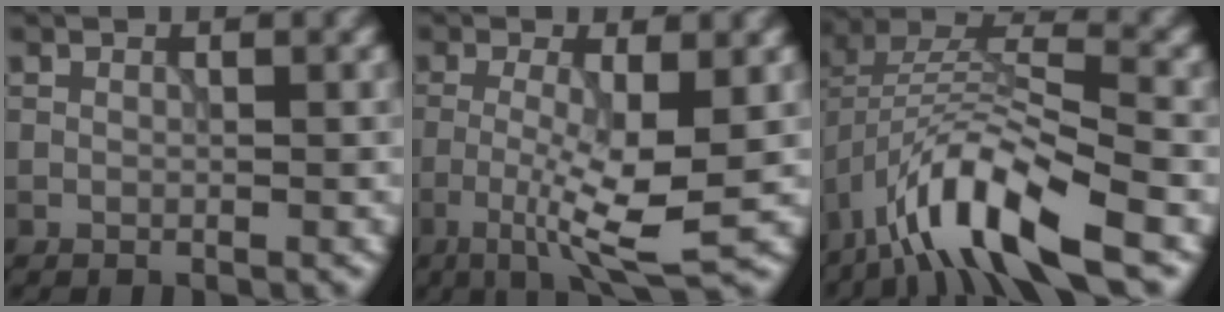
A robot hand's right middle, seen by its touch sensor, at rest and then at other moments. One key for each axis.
{"total": 6.2, "fx": -1.6, "fy": 1.0, "fz": 5.9, "tx": -0.111, "ty": -0.007, "tz": -0.029}
{"total": 10.4, "fx": -5.7, "fy": 3.1, "fz": 8.1, "tx": -0.145, "ty": 0.011, "tz": -0.111}